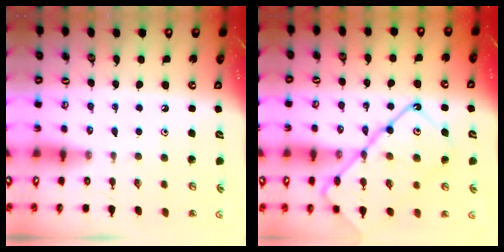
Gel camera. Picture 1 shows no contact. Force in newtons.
{"total": 20.3, "press": 20.2, "slide": 1.8}